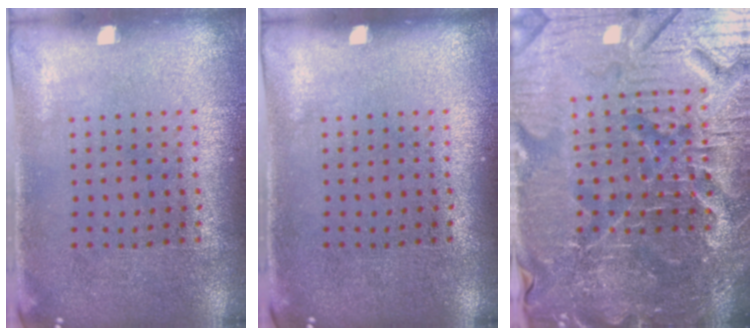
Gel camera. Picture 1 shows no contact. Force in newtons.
{"total": 0.0}
{"total": 6.0, "press": 5.5, "slide": 2.3}